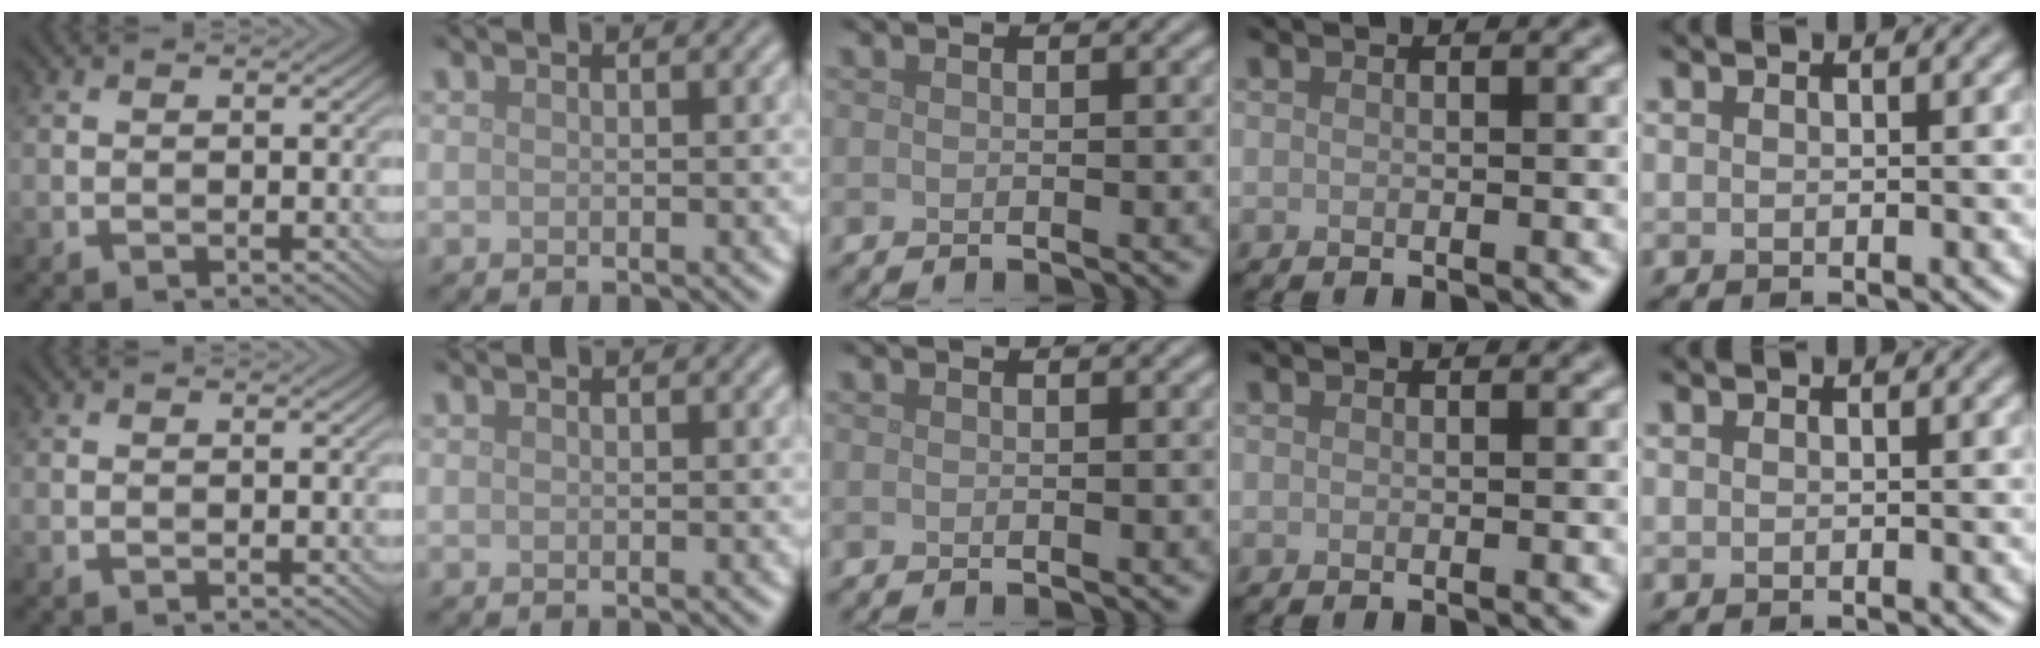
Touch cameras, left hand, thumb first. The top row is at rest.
{}